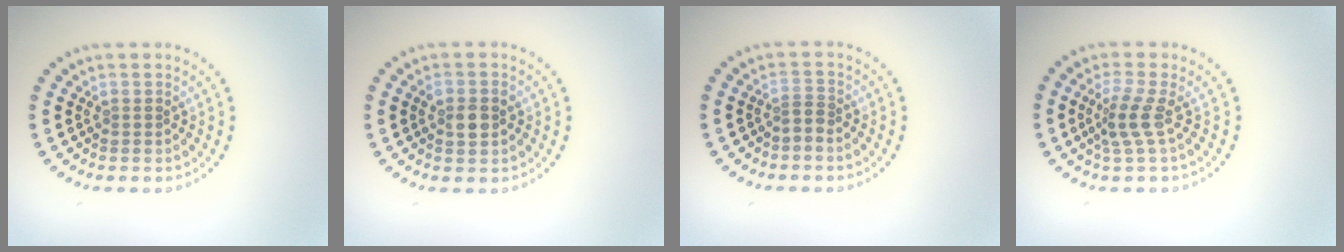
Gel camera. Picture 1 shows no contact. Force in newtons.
{"total": 2.1, "press": 2.0, "slide": 0.3}
{"total": 1.1, "press": 0.7, "slide": 0.9}
{"total": 2.4, "press": 1.7, "slide": 1.7}